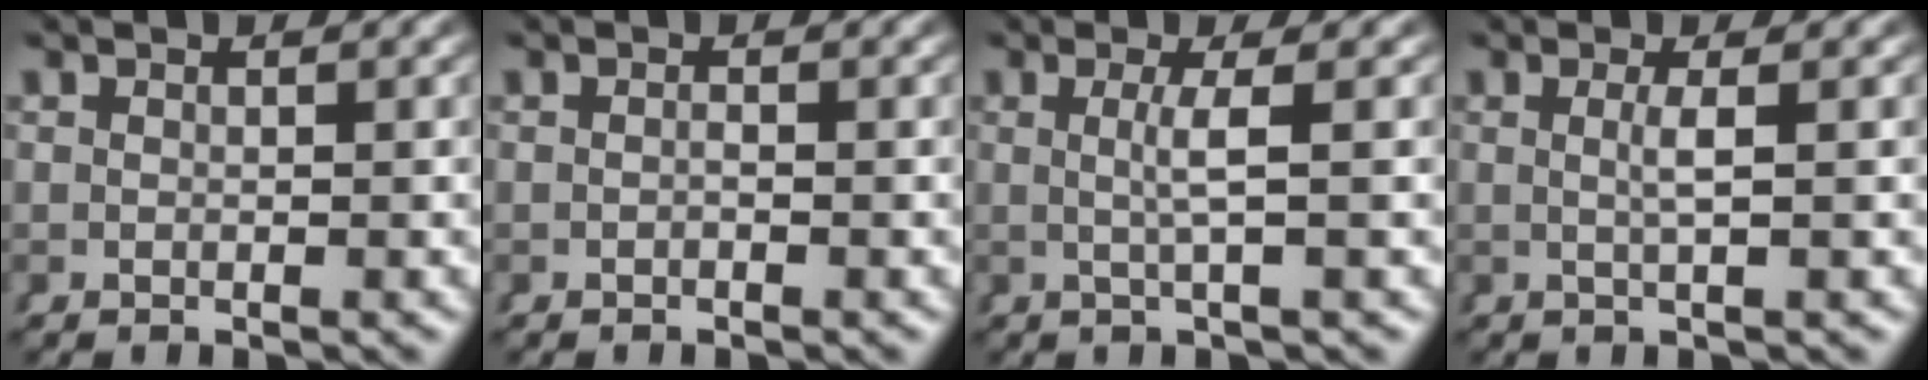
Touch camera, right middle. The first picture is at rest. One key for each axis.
{"total": 0.5, "fx": -0.3, "fy": 0.3, "fz": 0.2, "tx": -0.009, "ty": -0.003, "tz": -0.006}
{"total": 2.1, "fx": 0.0, "fy": -0.6, "fz": 2.0, "tx": -0.038, "ty": -0.006, "tz": 0.004}
{"total": 1.4, "fx": -0.1, "fy": -0.4, "fz": 1.3, "tx": -0.025, "ty": -0.006, "tz": 0.002}